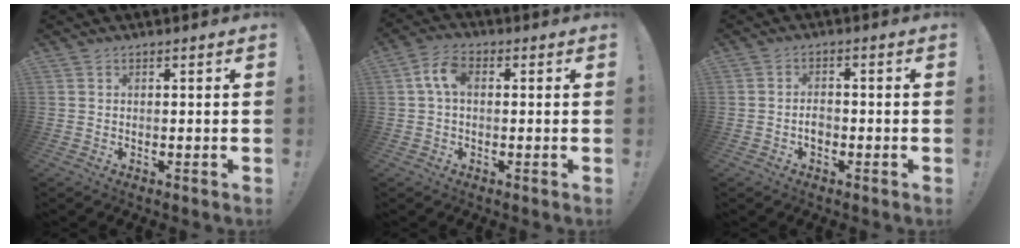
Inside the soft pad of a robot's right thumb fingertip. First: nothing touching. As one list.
[{"total": 6.5, "force": [0.9, 3.8, 5.2], "torque": [-0.107, 0.015, 0.020]}, {"total": 2.9, "force": [-1.1, 1.9, 1.8], "torque": [-0.027, 0.008, -0.019]}]